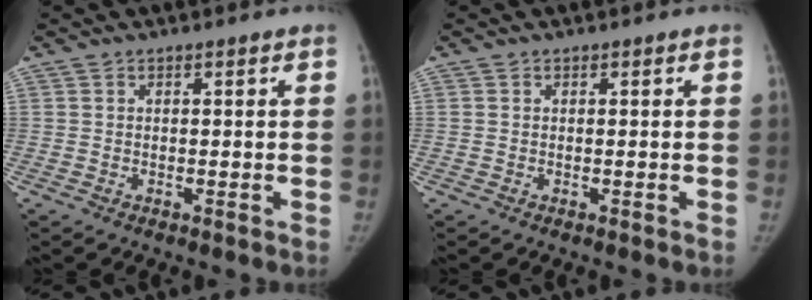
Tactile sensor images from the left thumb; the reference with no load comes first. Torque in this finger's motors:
{"motor_torque": [0.02, 0.01, 0.36, 0.18, 0.05]}